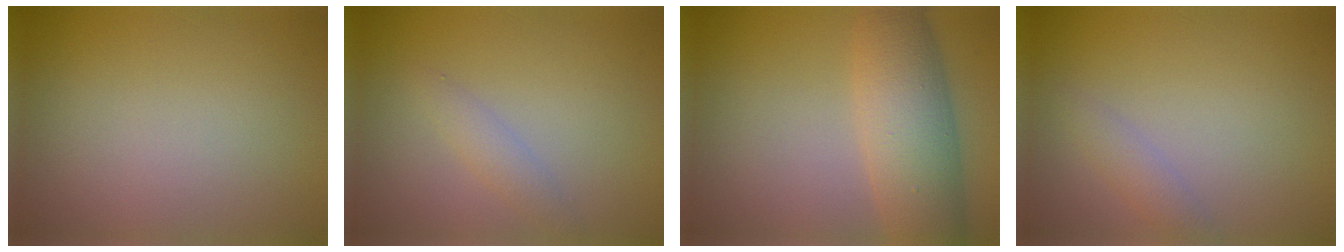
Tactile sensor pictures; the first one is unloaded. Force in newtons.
{"total": 1.5, "press": 1.5, "slide": 0.0}
{"total": 7.0, "press": 7.0, "slide": 0.2}
{"total": 1.5, "press": 1.5, "slide": 0.0}